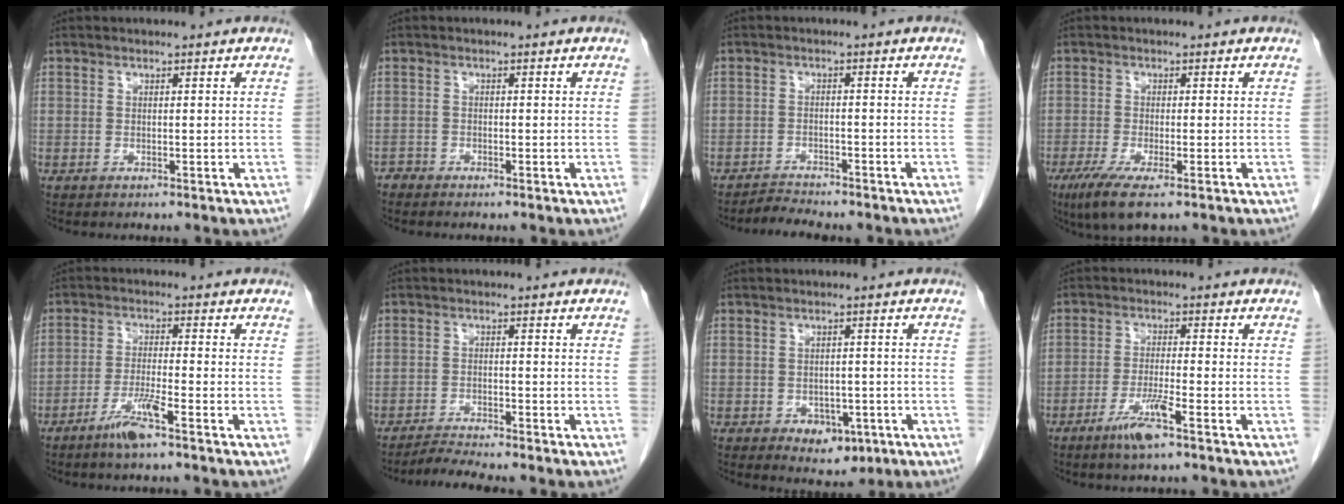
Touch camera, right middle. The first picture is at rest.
{"total": 0.9, "force": [-0.8, 0.2, -0.2], "torque": [0.002, -0.001, -0.017]}
{"total": 2.9, "force": [-2.9, 0.0, 0.2], "torque": [-0.009, -0.013, -0.047]}
{"total": 5.5, "force": [-3.3, 0.7, 4.4], "torque": [-0.089, -0.020, -0.056]}
{"total": 4.9, "force": [-3.3, -0.2, 3.6], "torque": [-0.072, -0.008, -0.067]}
{"total": 3.4, "force": [-3.2, -1.1, 0.5], "torque": [-0.021, -0.019, -0.057]}
{"total": 4.6, "force": [-2.1, 2.9, 2.9], "torque": [-0.037, 0.000, -0.017]}
{"total": 5.1, "force": [-3.2, -0.2, 4.0], "torque": [-0.079, -0.009, -0.064]}